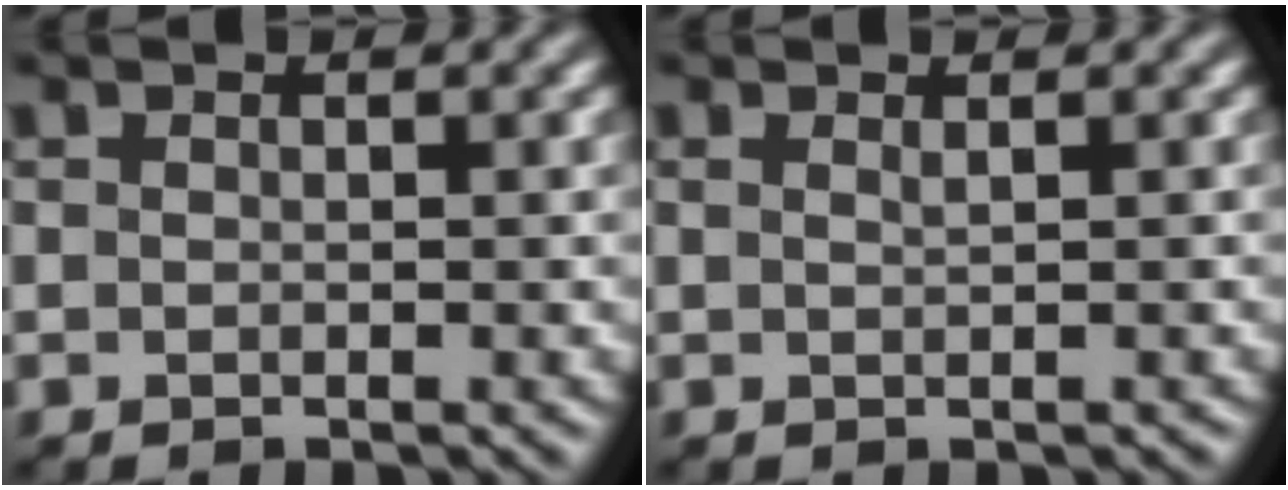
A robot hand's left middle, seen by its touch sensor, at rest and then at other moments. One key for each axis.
{"total": 0.7, "fx": 0.5, "fy": 0.2, "fz": 0.5, "tx": -0.007, "ty": 0.002, "tz": 0.005}